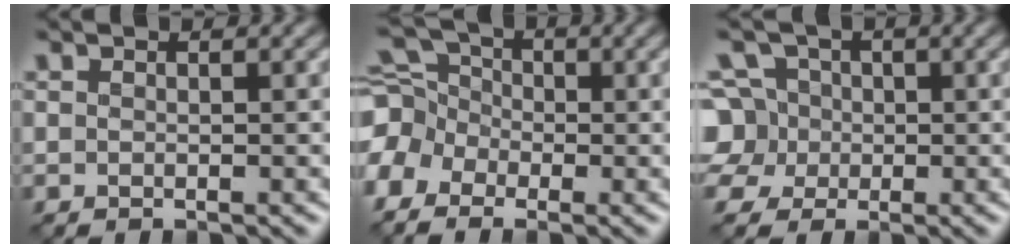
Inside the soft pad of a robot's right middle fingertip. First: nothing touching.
{"total": 6.2, "force": [-2.4, 4.7, 3.3], "torque": [-0.069, 0.014, -0.065]}
{"total": 6.8, "force": [0.2, 6.1, 3.0], "torque": [-0.061, 0.037, -0.038]}